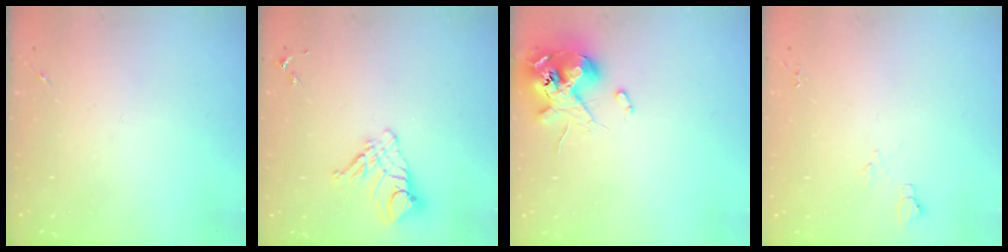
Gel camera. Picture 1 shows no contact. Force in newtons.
{"total": 10.7, "press": 10.6, "slide": 1.1}
{"total": 12.1, "press": 12.0, "slide": 2.0}
{"total": 5.5, "press": 5.4, "slide": 0.7}